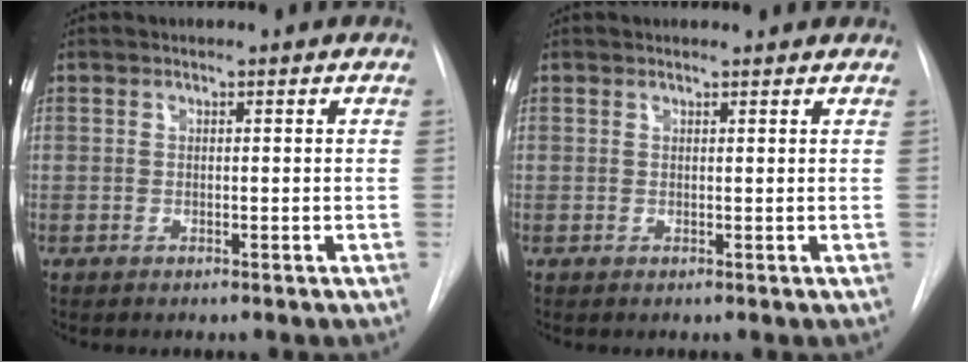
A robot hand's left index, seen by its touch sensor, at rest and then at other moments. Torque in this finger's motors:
{"motor_torque": [-0.08, -0.38, -0.14, 0.01]}